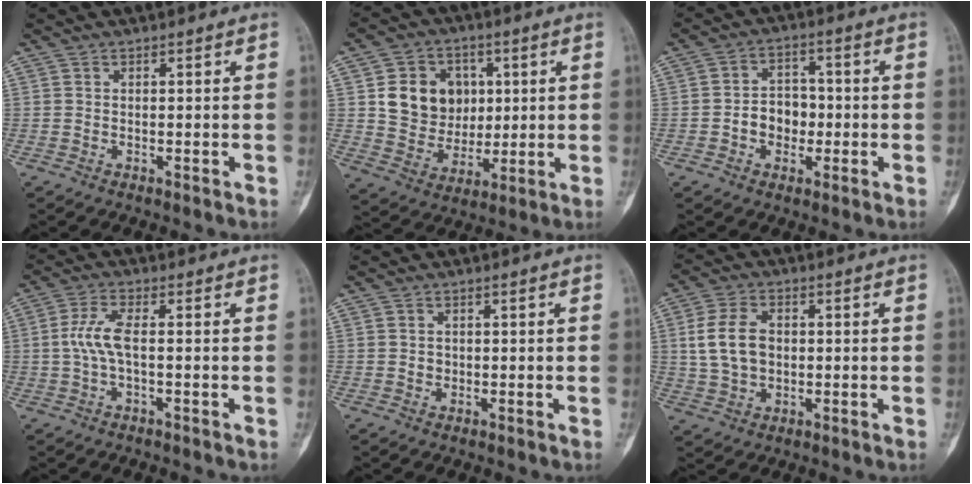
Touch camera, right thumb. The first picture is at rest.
{"total": 13.0, "force": [2.7, 11.0, 6.3], "torque": [-0.057, -0.006, 0.057]}
{"total": 6.7, "force": [-1.3, 5.3, 3.8], "torque": [-0.028, 0.024, -0.028]}
{"total": 5.3, "force": [-0.2, 1.8, 5.0], "torque": [-0.123, 0.012, -0.008]}
{"total": 1.2, "force": [-0.1, 1.1, 0.4], "torque": [-0.003, 0.004, 0.001]}
{"total": 8.9, "force": [0.7, 6.3, 6.3], "torque": [-0.117, 0.009, 0.018]}